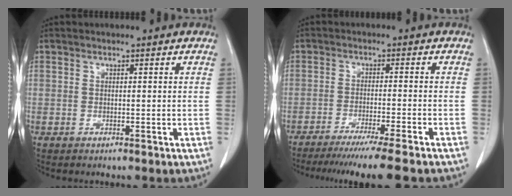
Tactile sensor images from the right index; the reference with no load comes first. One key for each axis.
{"total": 11.5, "fx": -9.6, "fy": -1.6, "fz": 6.1, "tx": -0.059, "ty": -0.036, "tz": -0.145}